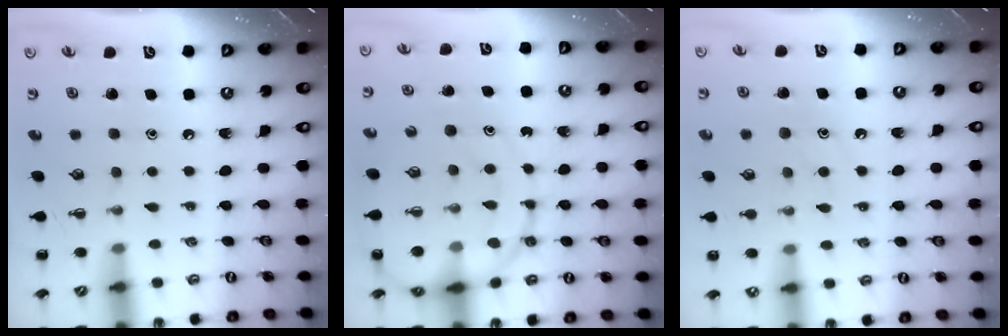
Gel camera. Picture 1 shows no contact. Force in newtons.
{"total": 13.6, "press": 13.3, "slide": 2.6}
{"total": 8.1, "press": 8.0, "slide": 1.1}